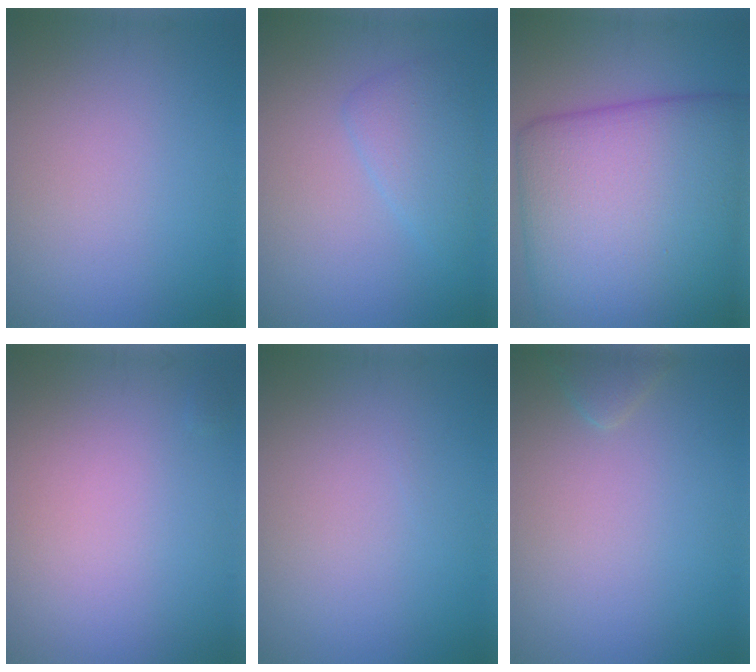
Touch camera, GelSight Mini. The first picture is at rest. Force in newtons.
{"total": 2.8, "press": 2.8, "slide": 0.2}
{"total": 18.3, "press": 18.2, "slide": 0.4}
{"total": 0.0}
{"total": 0.0}
{"total": 1.4, "press": 1.4, "slide": 0.1}